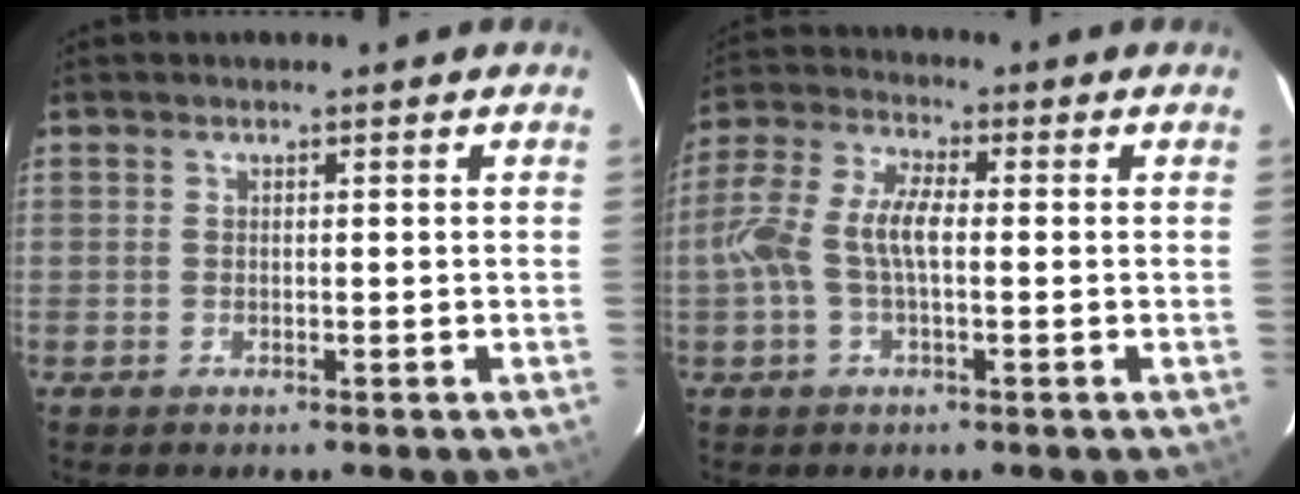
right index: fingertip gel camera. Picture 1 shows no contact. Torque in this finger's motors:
{"motor_torque": [0.28, -0.04, 0.28, 0.11]}